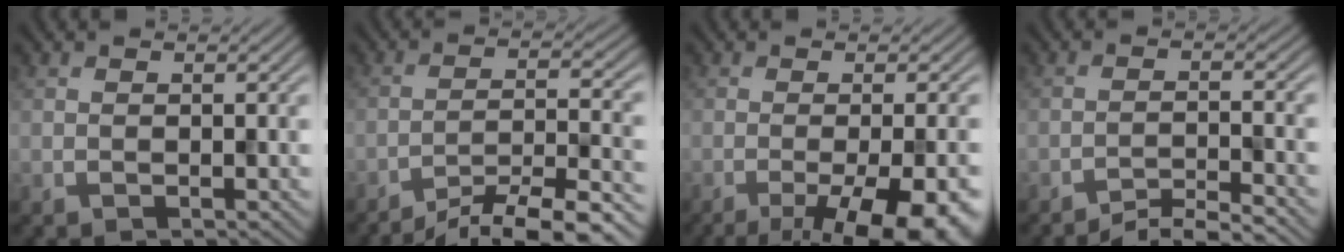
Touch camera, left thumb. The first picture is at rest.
{"total": 11.2, "force": [-9.4, 1.9, 5.8], "torque": [-0.096, -0.004, -0.139]}
{"total": 13.5, "force": [-6.7, 4.2, 10.9], "torque": [-0.122, -0.010, -0.079]}
{"total": 3.9, "force": [-3.4, 0.3, 1.9], "torque": [-0.026, 0.008, -0.066]}